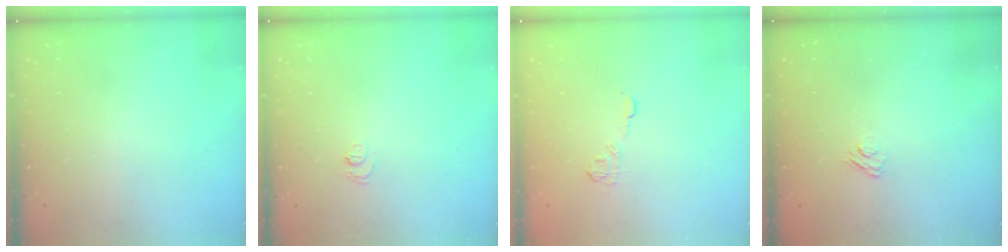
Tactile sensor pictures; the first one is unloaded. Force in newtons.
{"total": 4.8, "press": 4.8, "slide": 0.4}
{"total": 5.2, "press": 4.9, "slide": 1.5}
{"total": 3.1, "press": 2.8, "slide": 1.3}